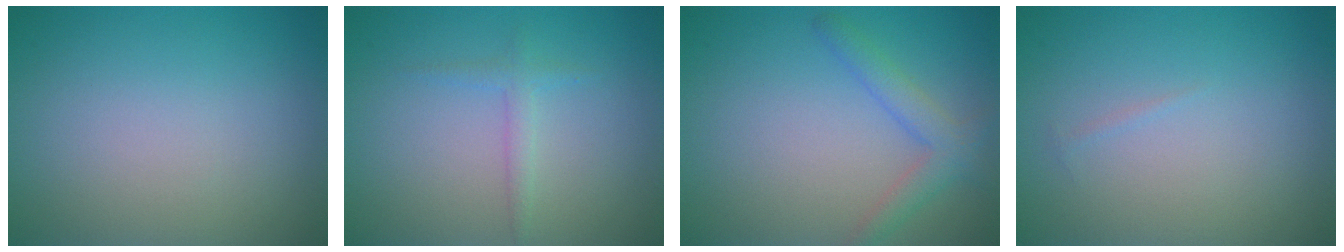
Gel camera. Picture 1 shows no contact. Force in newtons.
{"total": 1.3, "press": 1.3, "slide": 0.1}
{"total": 2.5, "press": 2.5, "slide": 0.3}
{"total": 0.8, "press": 0.8, "slide": 0.2}